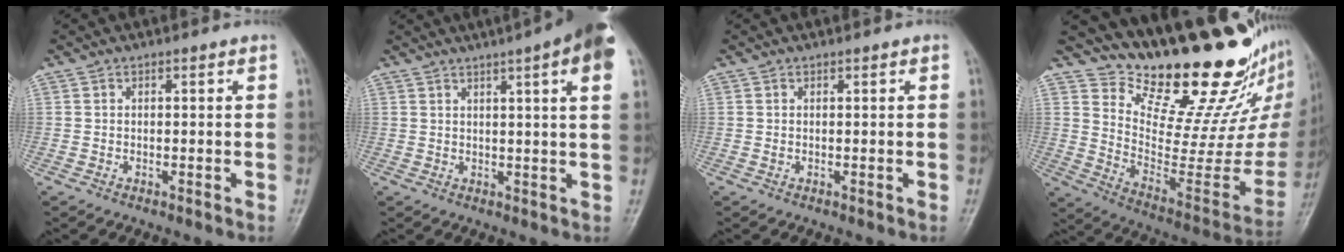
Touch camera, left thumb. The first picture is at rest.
{"total": 12.1, "force": [6.5, 1.3, 10.1], "torque": [-0.131, 0.005, 0.071]}
{"total": 0.0}
{"total": 26.5, "force": [21.1, 8.8, 13.4], "torque": [-0.159, -0.156, 0.317]}